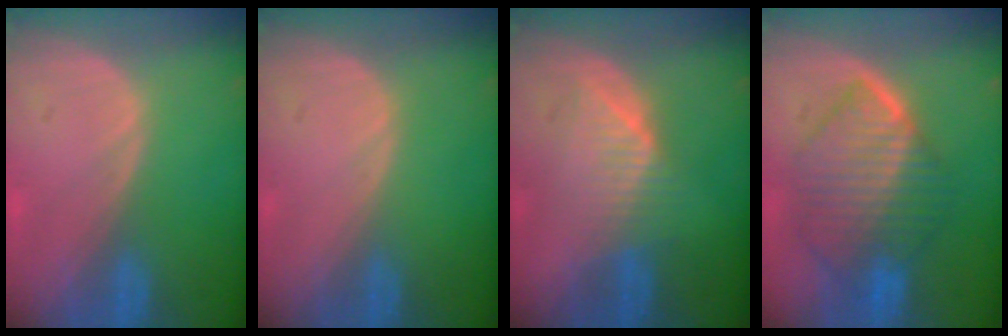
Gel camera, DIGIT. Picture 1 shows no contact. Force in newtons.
{"total": 0.0}
{"total": 5.2, "press": 5.2, "slide": 0.4}
{"total": 10.5, "press": 10.4, "slide": 1.0}